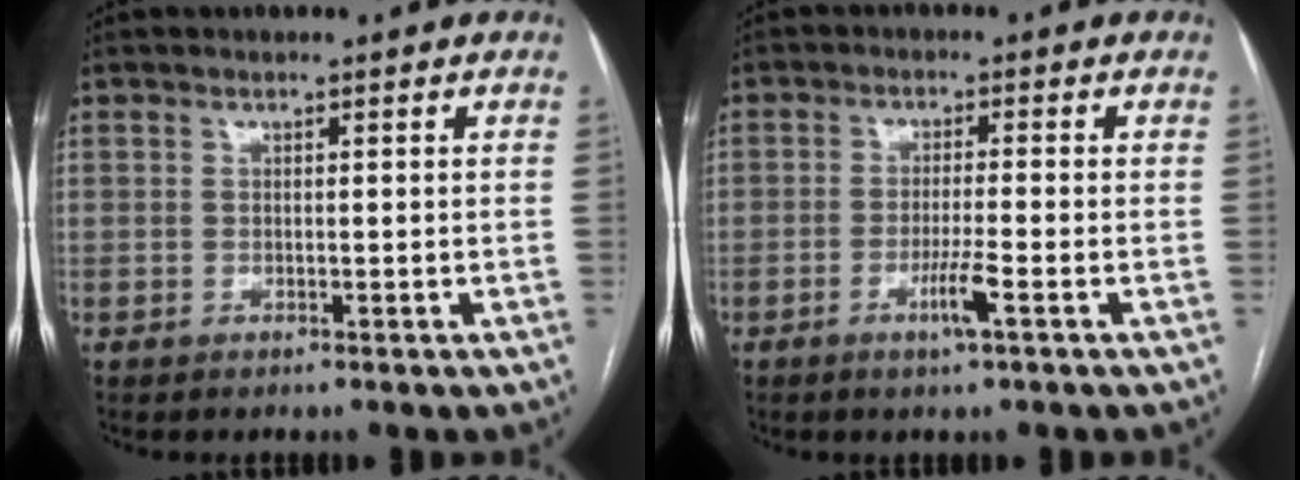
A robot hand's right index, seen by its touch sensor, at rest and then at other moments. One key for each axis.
{"total": 4.0, "fx": -1.9, "fy": -0.3, "fz": 3.5, "tx": -0.068, "ty": -0.008, "tz": -0.037}